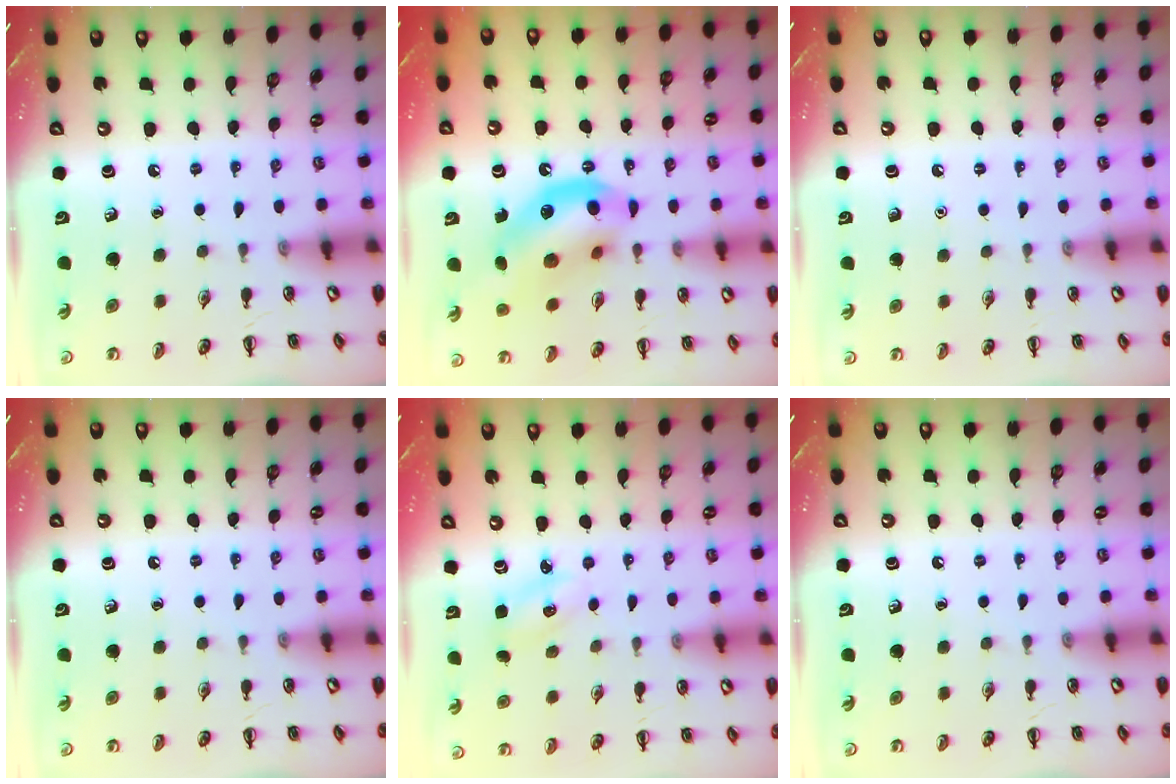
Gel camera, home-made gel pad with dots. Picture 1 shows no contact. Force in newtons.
{"total": 15.3, "press": 15.0, "slide": 3.3}
{"total": 1.6, "press": 1.6, "slide": 0.1}
{"total": 0.0}
{"total": 3.5, "press": 3.3, "slide": 1.1}
{"total": 0.0}